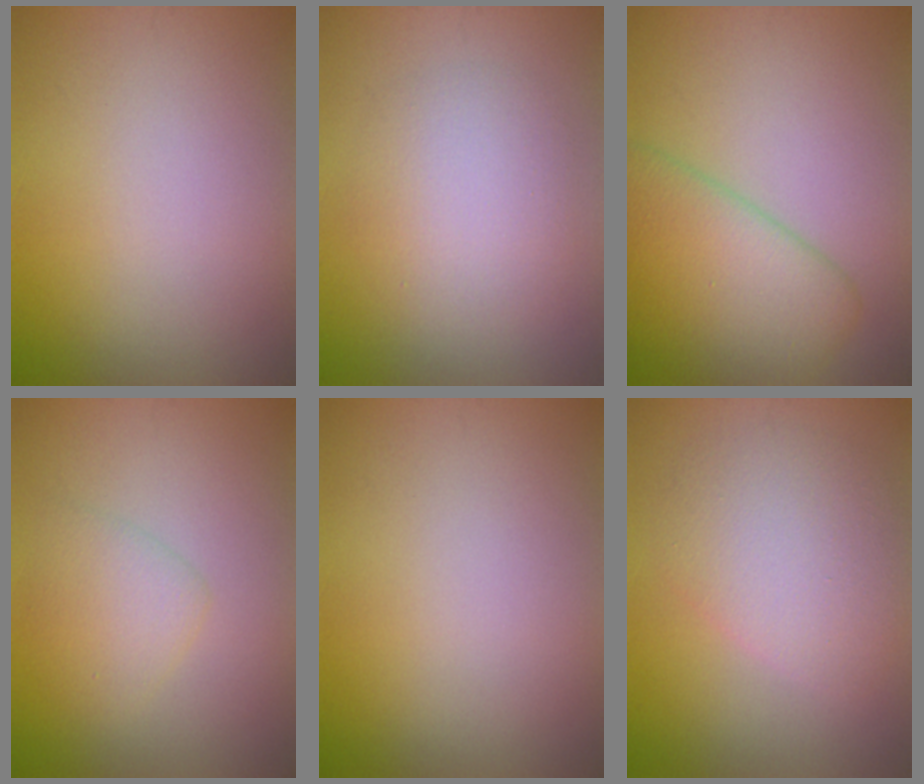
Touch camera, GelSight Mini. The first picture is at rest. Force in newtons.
{"total": 3.9, "press": 3.9, "slide": 0.4}
{"total": 6.5, "press": 6.5, "slide": 0.5}
{"total": 2.5, "press": 2.5, "slide": 0.1}
{"total": 0.0}
{"total": 4.6, "press": 4.6, "slide": 0.3}